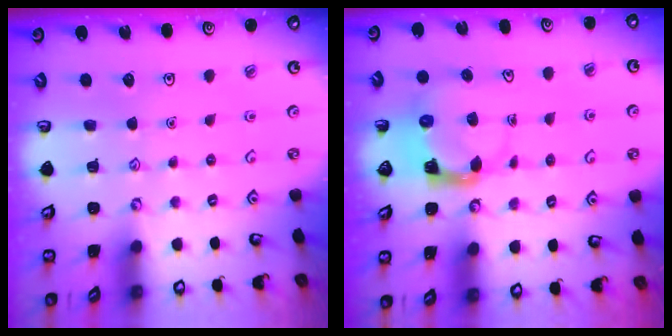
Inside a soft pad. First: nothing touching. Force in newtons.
{"total": 3.8, "press": 3.7, "slide": 0.7}